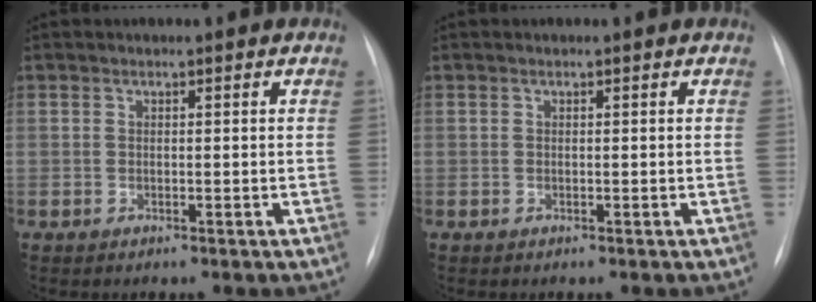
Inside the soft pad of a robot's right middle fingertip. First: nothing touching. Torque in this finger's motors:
{"motor_torque": [0.00, 0.00, 0.00, 0.00]}